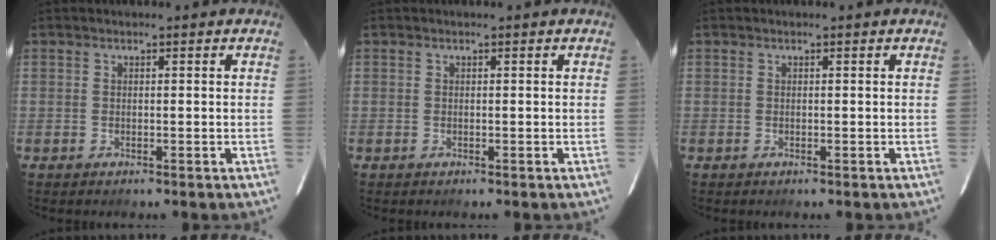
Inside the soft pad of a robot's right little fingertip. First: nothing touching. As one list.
[{"total": 0.0}, {"total": 0.0}]